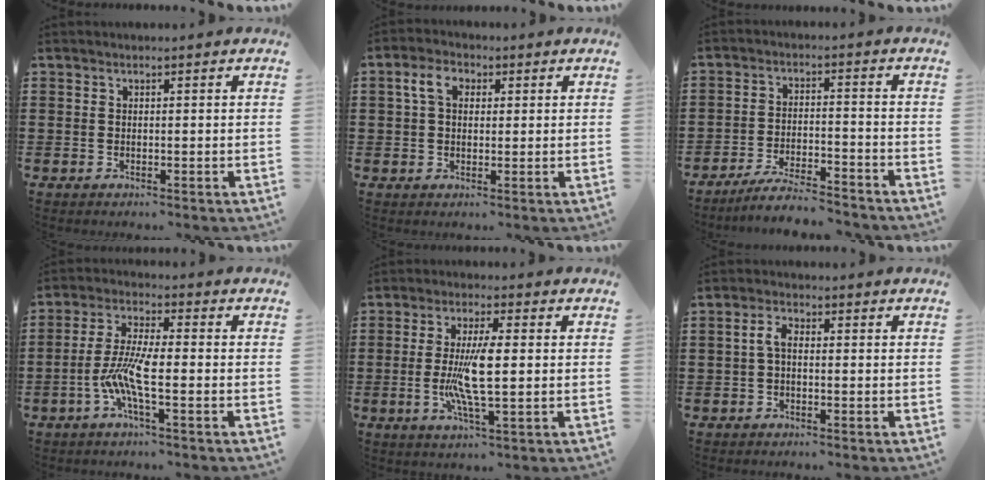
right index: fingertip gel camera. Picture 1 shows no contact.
{"total": 4.2, "force": [1.3, 2.8, 2.9], "torque": [-0.067, 0.014, 0.020]}
{"total": 5.5, "force": [-5.2, 0.2, 1.9], "torque": [-0.045, -0.005, -0.103]}
{"total": 7.6, "force": [-2.5, 1.5, 7.0], "torque": [-0.158, -0.015, -0.055]}
{"total": 7.9, "force": [-0.5, 1.5, 7.7], "torque": [-0.163, -0.011, -0.018]}
{"total": 2.7, "force": [-0.4, 1.2, 2.4], "torque": [-0.063, 0.000, -0.013]}